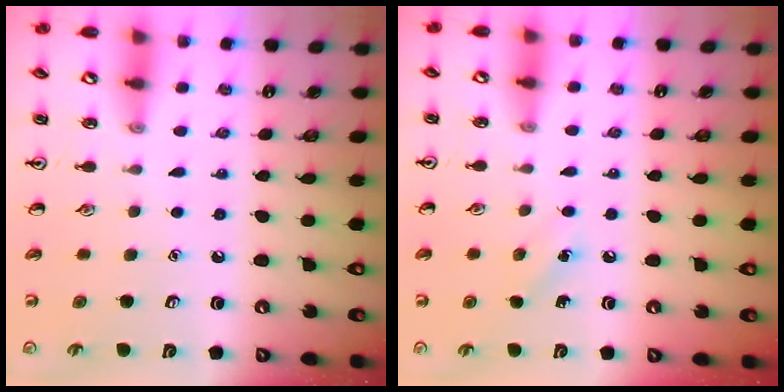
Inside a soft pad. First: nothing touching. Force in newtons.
{"total": 6.3, "press": 6.0, "slide": 1.8}